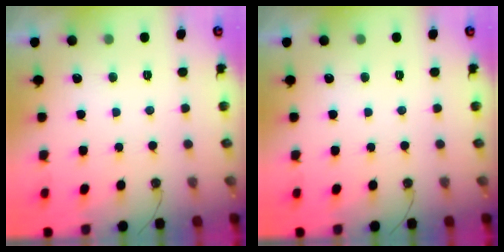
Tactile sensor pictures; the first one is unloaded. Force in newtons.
{"total": 0.0}